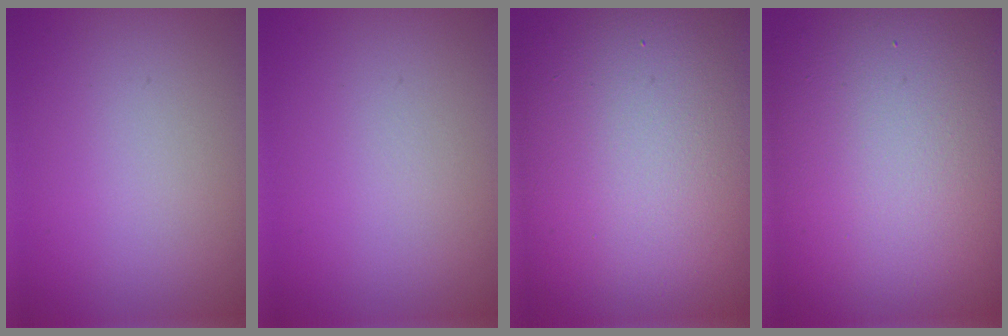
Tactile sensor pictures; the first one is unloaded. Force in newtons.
{"total": 0.0}
{"total": 20.1, "press": 20.0, "slide": 1.2}
{"total": 20.1, "press": 20.1, "slide": 1.2}